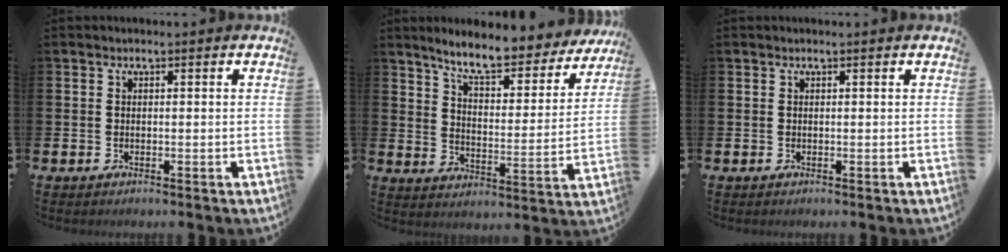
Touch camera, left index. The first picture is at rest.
{"total": 8.1, "force": [7.5, 1.3, 2.9], "torque": [-0.080, -0.050, 0.127]}
{"total": 0.0}